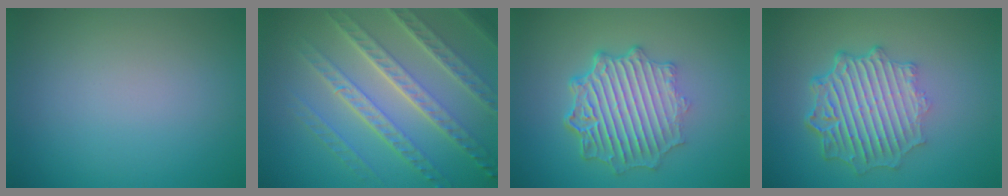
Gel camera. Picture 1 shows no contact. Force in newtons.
{"total": 7.8, "press": 5.5, "slide": 5.6}
{"total": 7.1, "press": 5.4, "slide": 4.7}
{"total": 6.5, "press": 4.8, "slide": 4.4}